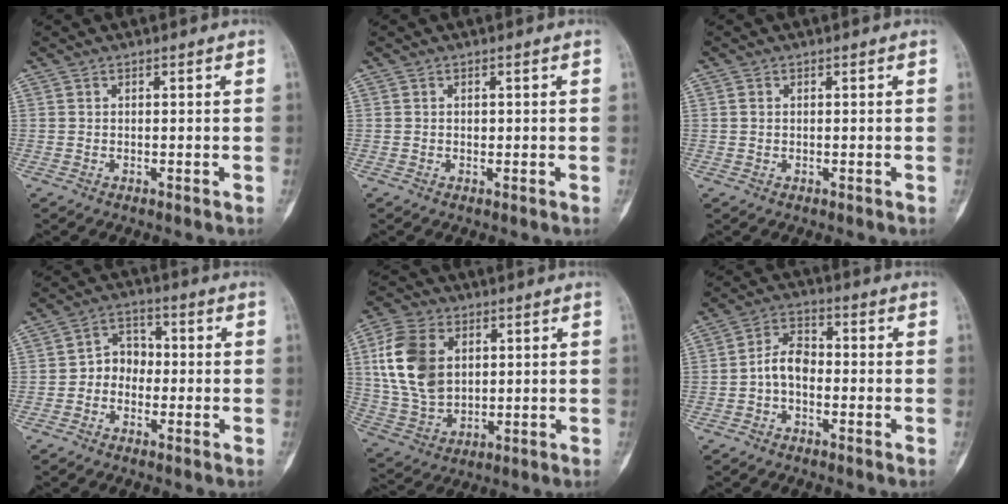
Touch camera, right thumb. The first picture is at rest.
{"total": 0.6, "force": [0.1, 0.5, 0.4], "torque": [0.002, 0.002, 0.001]}
{"total": 0.9, "force": [0.1, 0.8, 0.4], "torque": [-0.006, 0.002, 0.003]}
{"total": 5.6, "force": [-1.1, 4.6, 2.9], "torque": [-0.018, 0.025, -0.033]}
{"total": 15.2, "force": [3.6, 10.6, 10.3], "torque": [-0.190, -0.005, 0.076]}
{"total": 5.9, "force": [-1.3, 3.9, 4.3], "torque": [-0.065, 0.025, -0.035]}